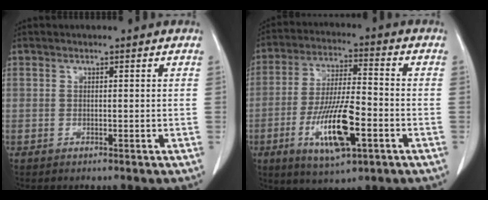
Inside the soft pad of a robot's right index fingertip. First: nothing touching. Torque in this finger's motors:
{"motor_torque": [2.06, -0.08, 0.56, 0.17]}